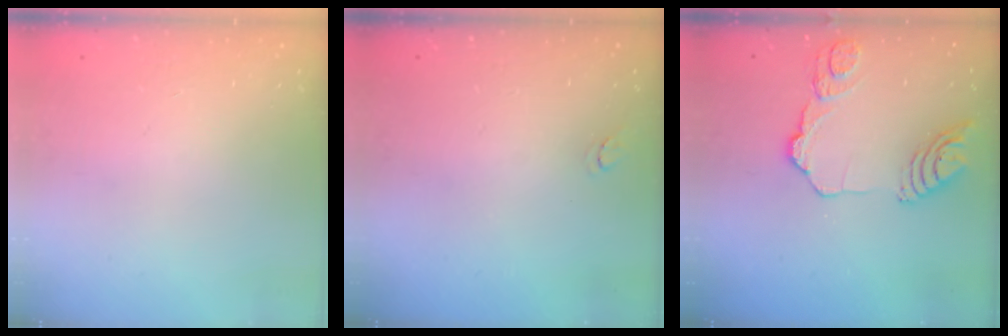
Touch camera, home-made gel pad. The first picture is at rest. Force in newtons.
{"total": 2.9, "press": 2.9, "slide": 0.3}
{"total": 13.7, "press": 13.6, "slide": 1.5}